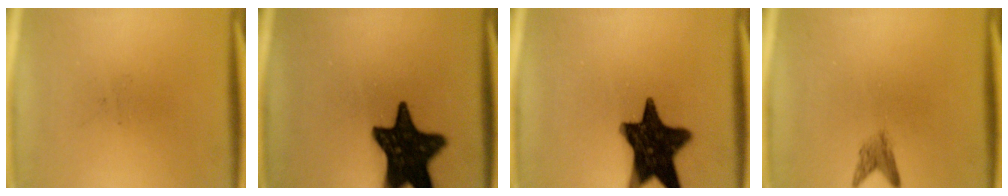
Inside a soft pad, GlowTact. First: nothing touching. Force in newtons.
{"total": 18.1}
{"total": 16.4}
{"total": 2.0}